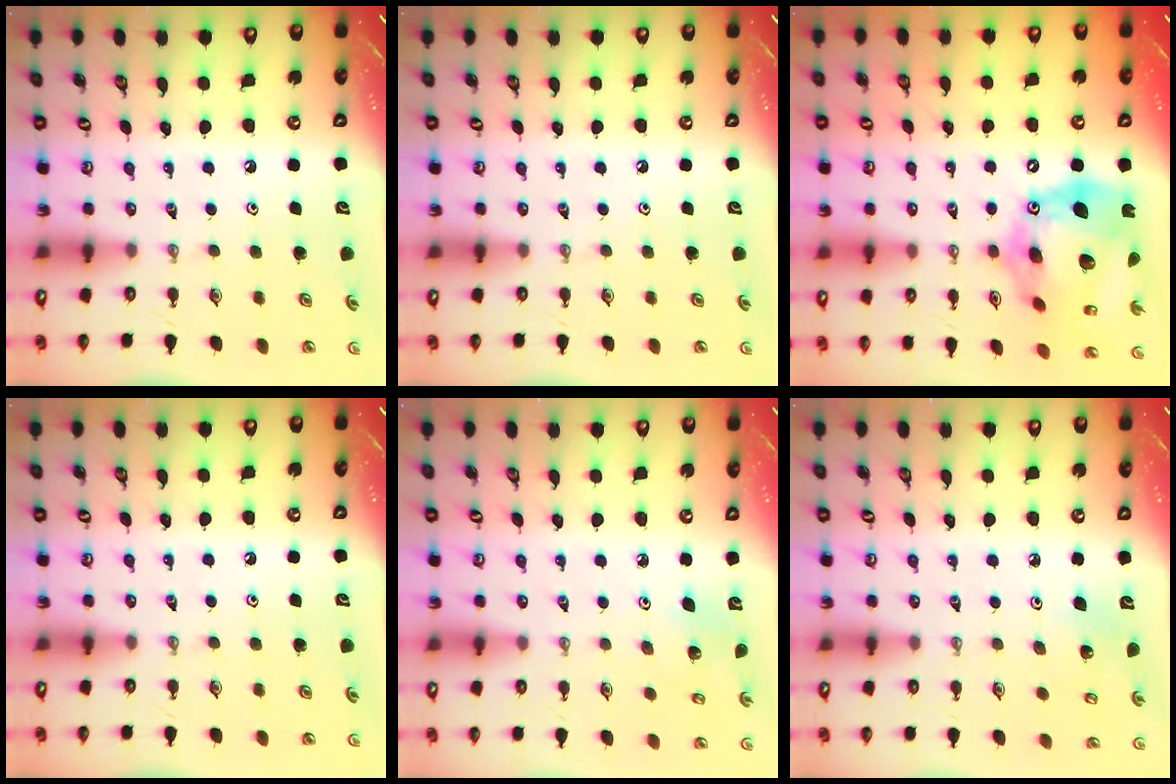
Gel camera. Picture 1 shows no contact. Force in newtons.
{"total": 0.0}
{"total": 25.3, "press": 25.2, "slide": 3.0}
{"total": 0.0}
{"total": 2.4, "press": 2.4, "slide": 0.1}
{"total": 3.6, "press": 3.4, "slide": 1.2}